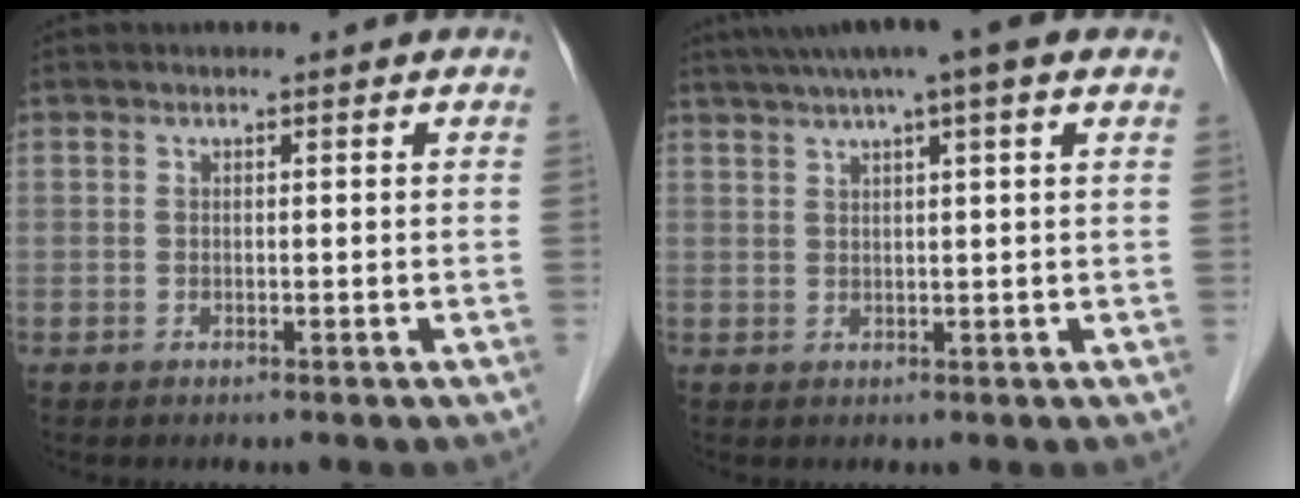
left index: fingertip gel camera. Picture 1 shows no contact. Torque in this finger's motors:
{"motor_torque": [0.70, -0.71, 0.82, 0.21]}